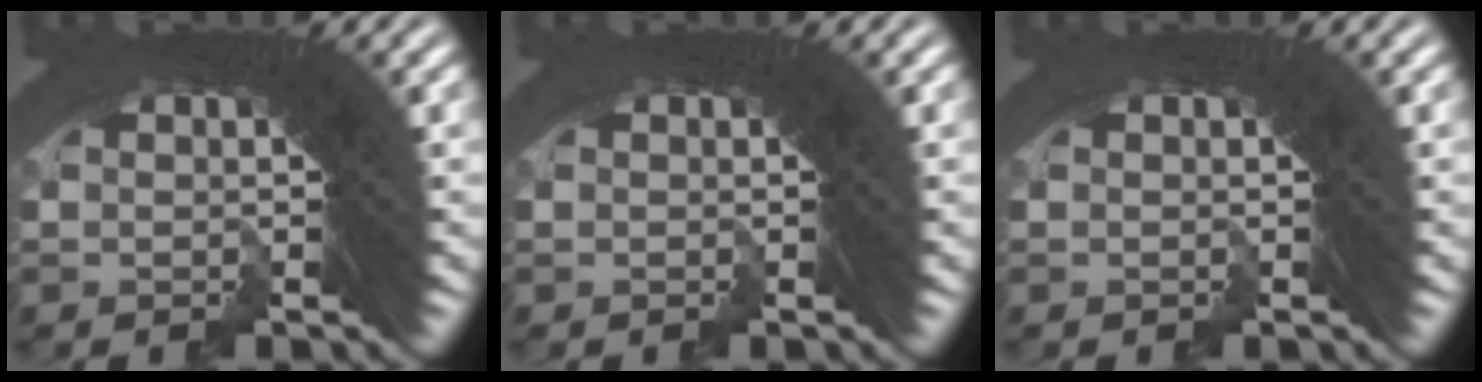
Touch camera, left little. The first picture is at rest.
{"total": 0.0}
{"total": 0.0}